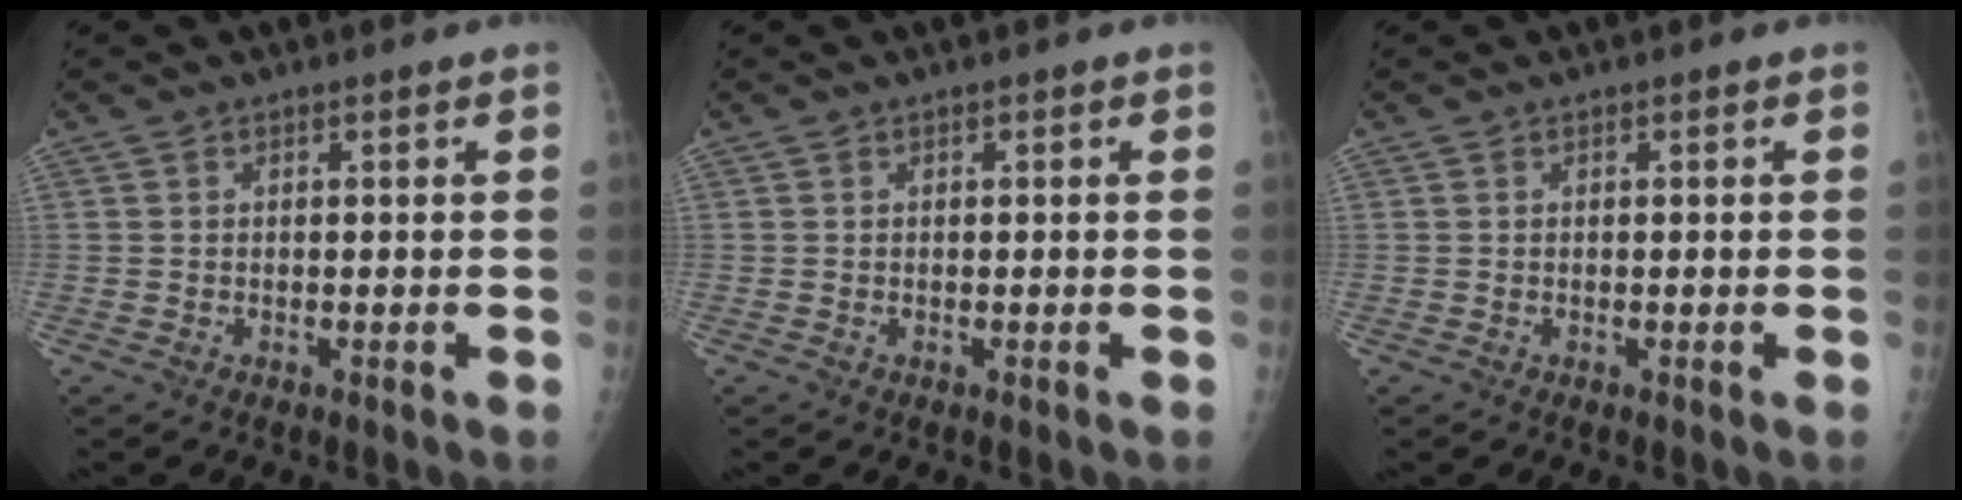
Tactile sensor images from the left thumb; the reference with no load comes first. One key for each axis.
{"total": 0.0}
{"total": 0.0}